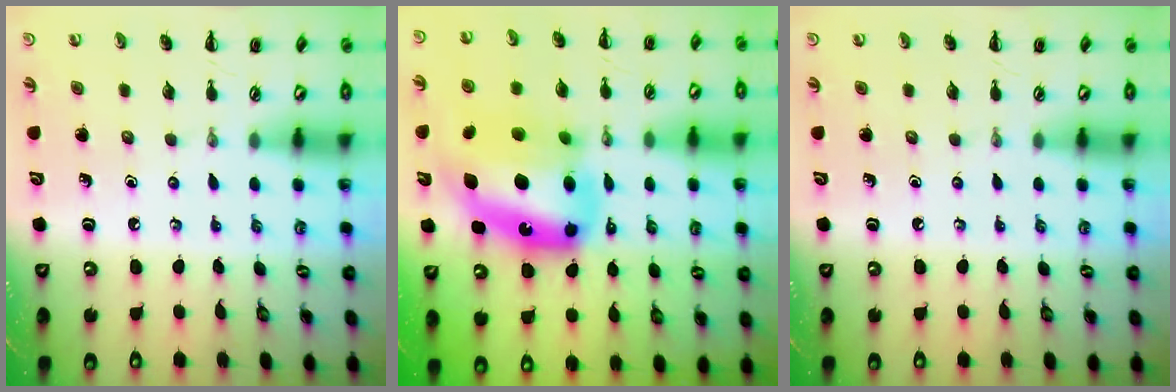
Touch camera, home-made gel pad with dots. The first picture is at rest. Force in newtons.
{"total": 18.5, "press": 17.9, "slide": 4.7}
{"total": 0.0}